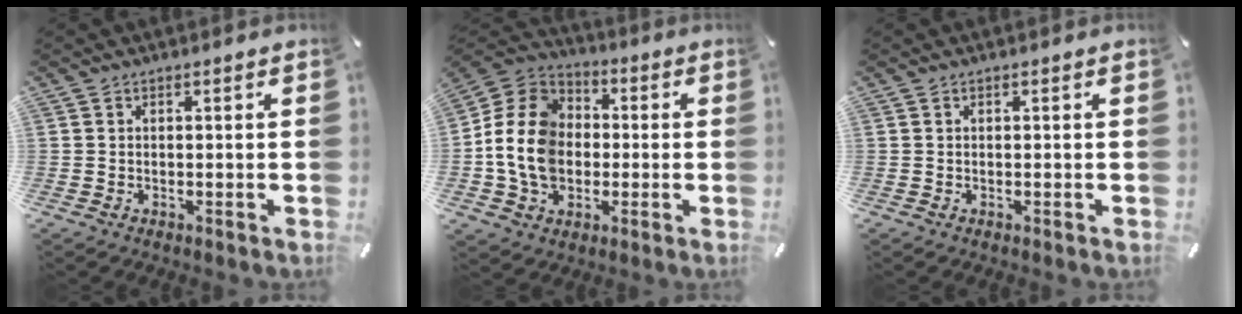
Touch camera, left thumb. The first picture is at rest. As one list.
[{"total": 14.5, "force": [-2.0, 12.4, 7.1], "torque": [-0.183, 0.027, -0.037]}, {"total": 0.0}]